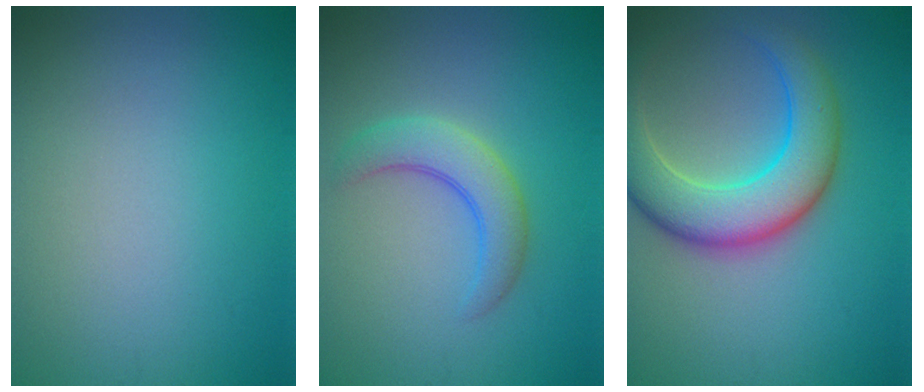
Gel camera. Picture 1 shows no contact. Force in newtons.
{"total": 3.8, "press": 3.7, "slide": 0.3}
{"total": 7.6, "press": 7.6, "slide": 0.3}